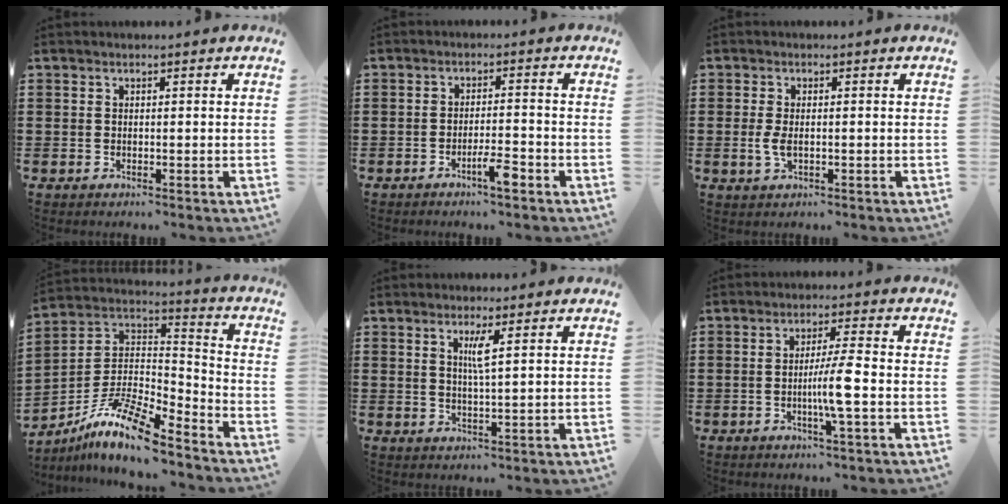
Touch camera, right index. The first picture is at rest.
{"total": 4.1, "force": [-2.7, 0.5, 3.1], "torque": [-0.058, 0.000, -0.049]}
{"total": 2.8, "force": [-0.3, 1.3, 2.5], "torque": [-0.064, -0.005, -0.010]}
{"total": 11.4, "force": [-9.0, 2.4, 6.5], "torque": [-0.134, 0.015, -0.182]}
{"total": 2.7, "force": [1.0, -0.1, 2.5], "torque": [-0.052, -0.003, 0.015]}
{"total": 5.4, "force": [-1.3, -0.4, 5.2], "torque": [-0.090, -0.007, -0.027]}